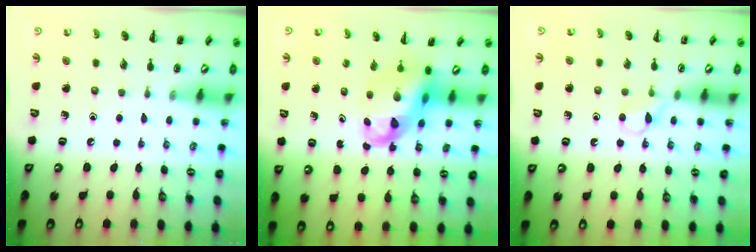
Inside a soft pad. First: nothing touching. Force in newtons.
{"total": 7.8, "press": 7.5, "slide": 1.9}
{"total": 4.3, "press": 4.0, "slide": 1.4}